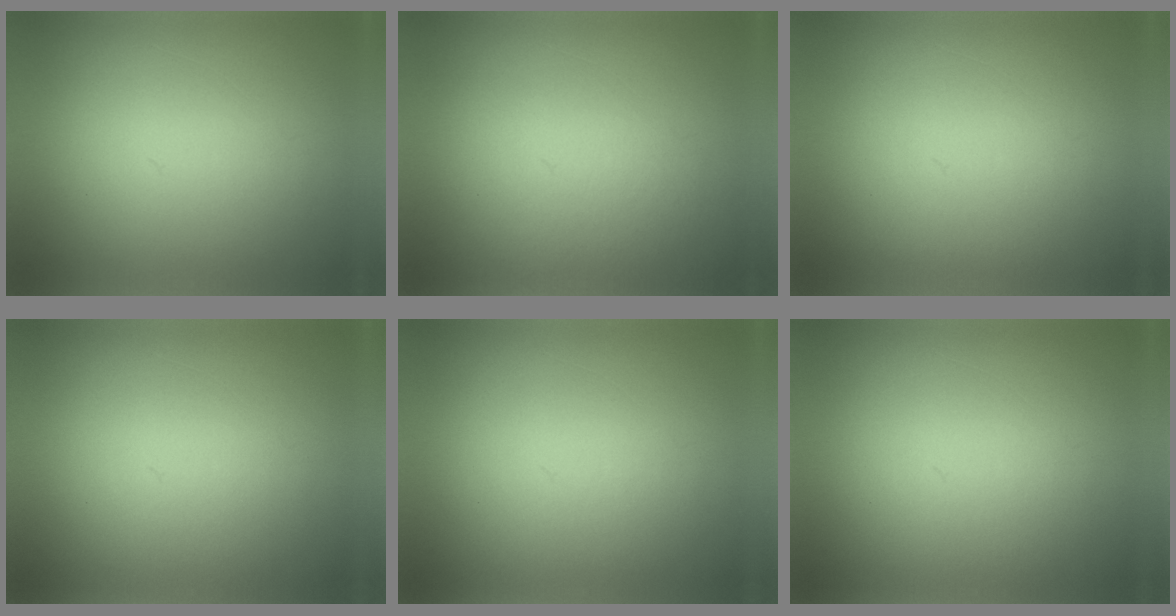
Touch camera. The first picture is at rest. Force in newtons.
{"total": 4.5}
{"total": 1.9}
{"total": 1.1}
{"total": 1.1}
{"total": 1.0}